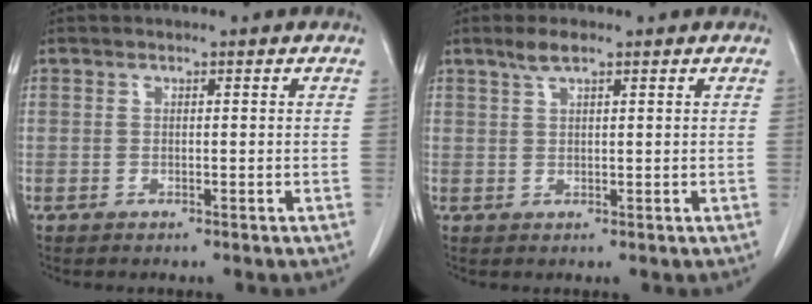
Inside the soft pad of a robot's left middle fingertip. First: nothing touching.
{"total": 2.4, "force": [1.7, 0.4, 1.7], "torque": [-0.039, 0.006, 0.036]}